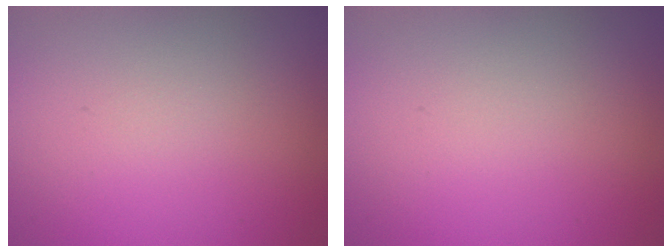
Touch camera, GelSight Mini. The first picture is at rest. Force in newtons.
{"total": 0.0}